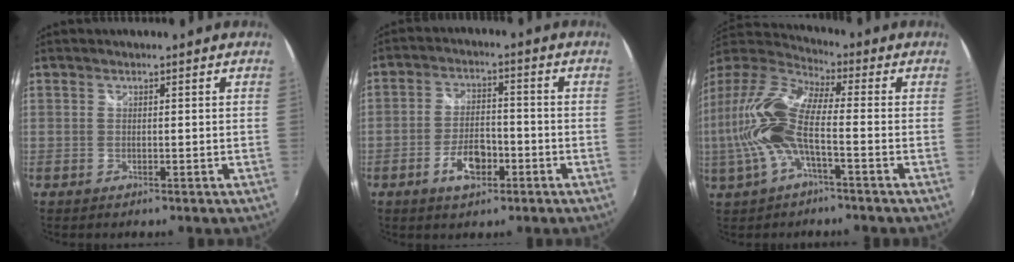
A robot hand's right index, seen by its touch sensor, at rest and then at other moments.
{"total": 7.0, "force": [-3.5, 3.5, 5.0], "torque": [-0.102, 0.002, -0.057]}
{"total": 14.7, "force": [-2.1, 4.8, 13.8], "torque": [-0.280, 0.002, -0.043]}